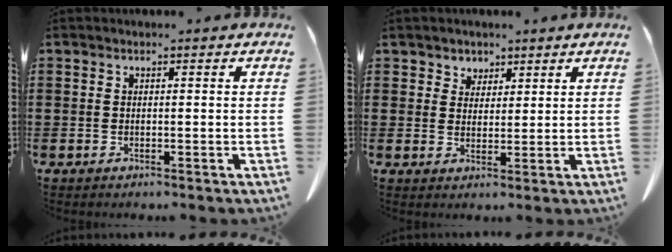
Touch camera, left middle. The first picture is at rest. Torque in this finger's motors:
{"motor_torque": [0.15, 0.04, -0.04, 0.00]}